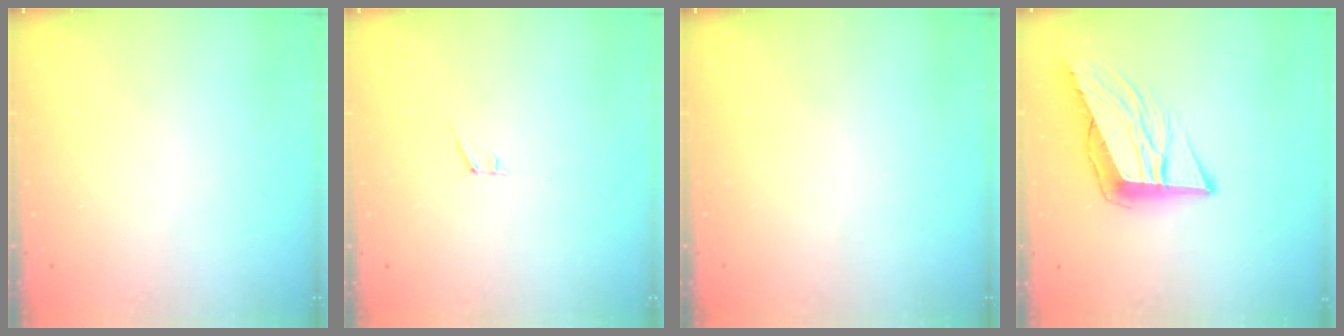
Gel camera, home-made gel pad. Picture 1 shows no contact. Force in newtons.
{"total": 5.2, "press": 4.5, "slide": 2.5}
{"total": 0.0}
{"total": 12.7, "press": 12.2, "slide": 3.4}